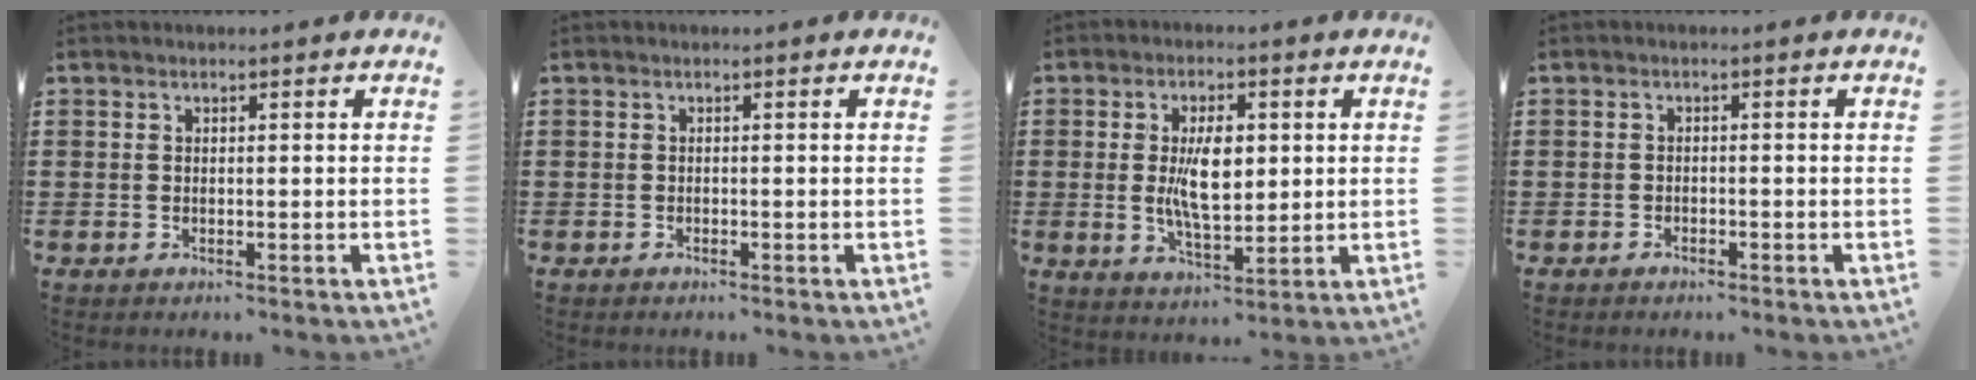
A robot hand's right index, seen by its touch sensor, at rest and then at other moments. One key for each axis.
{"total": 0.0}
{"total": 8.0, "fx": 0.7, "fy": 3.7, "fz": 7.1, "tx": -0.128, "ty": 0.003, "tz": 0.007}
{"total": 0.8, "fx": -0.7, "fy": 0.3, "fz": 0.1, "tx": -0.003, "ty": 0.002, "tz": -0.015}